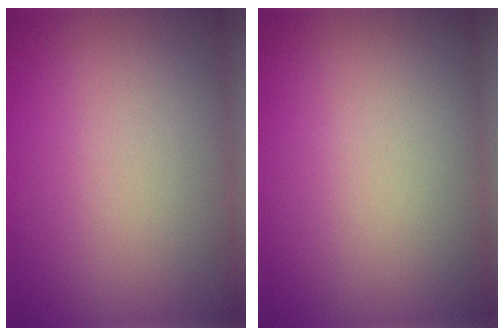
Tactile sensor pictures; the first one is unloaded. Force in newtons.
{"total": 0.0}